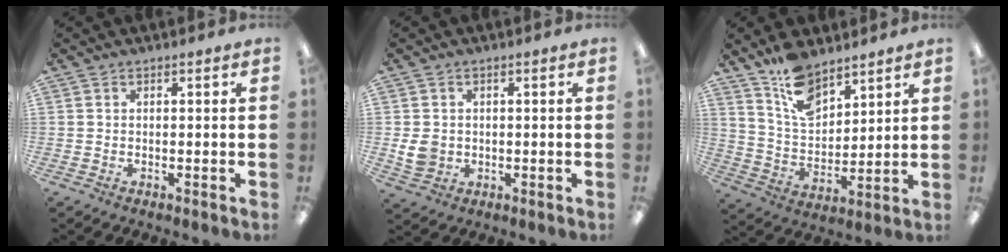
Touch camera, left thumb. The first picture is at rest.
{"total": 5.0, "force": [0.1, 4.3, 2.5], "torque": [-0.035, 0.001, 0.003]}
{"total": 11.9, "force": [8.8, 5.8, 5.6], "torque": [-0.105, -0.047, 0.165]}